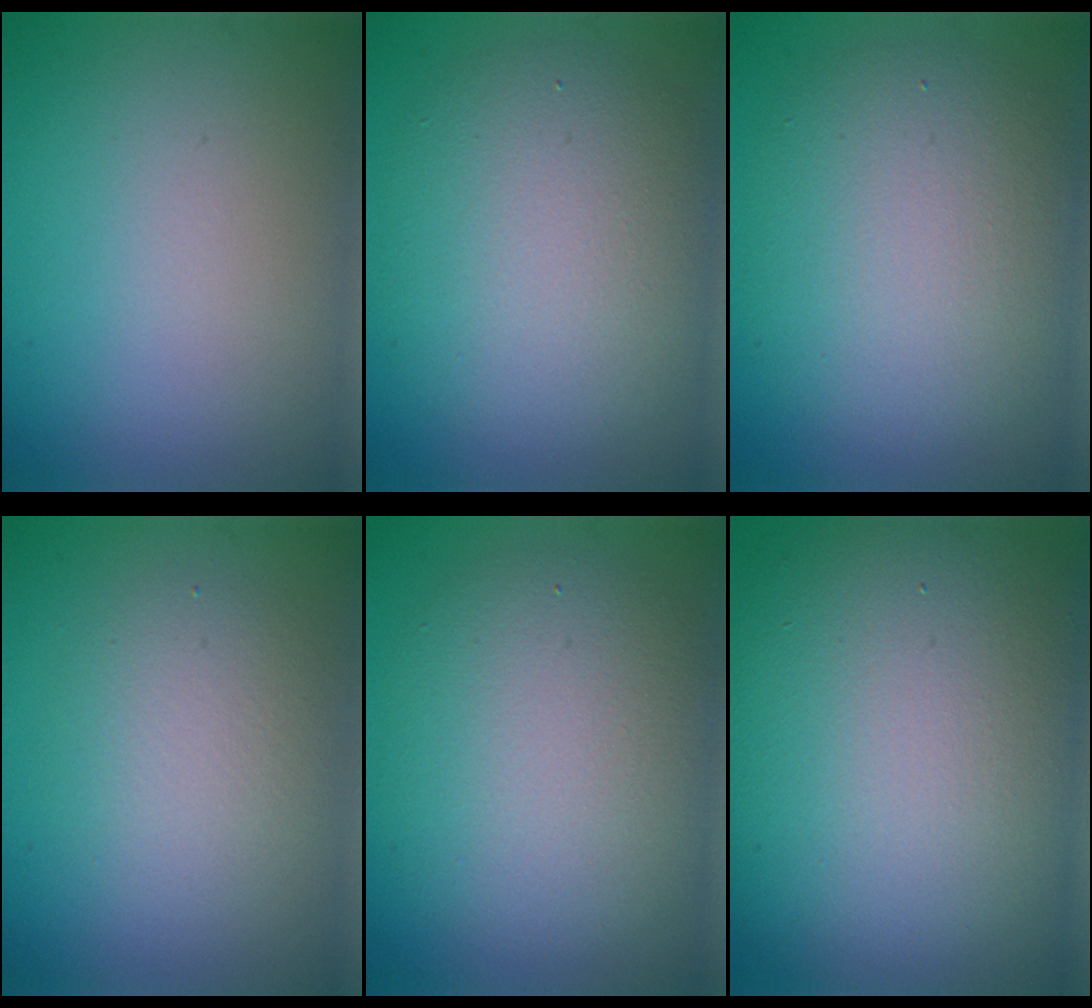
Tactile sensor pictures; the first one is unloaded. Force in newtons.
{"total": 7.5, "press": 7.5, "slide": 0.4}
{"total": 7.3, "press": 7.3, "slide": 0.2}
{"total": 3.6, "press": 3.6, "slide": 0.3}
{"total": 7.6, "press": 7.6, "slide": 0.6}
{"total": 16.6, "press": 16.6, "slide": 0.6}